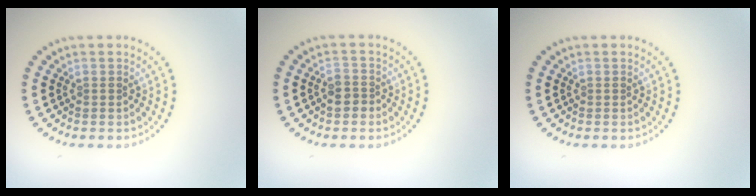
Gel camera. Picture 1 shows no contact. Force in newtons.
{"total": 1.8, "press": 1.6, "slide": 0.7}
{"total": 0.0}